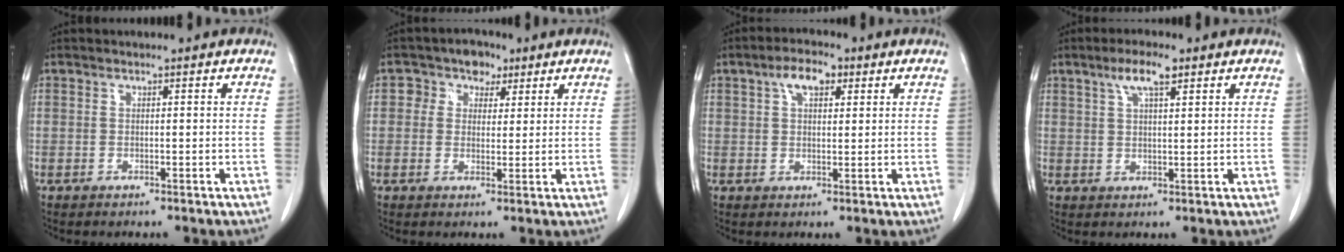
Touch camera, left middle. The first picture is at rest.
{"total": 4.9, "force": [2.3, 4.0, 1.7], "torque": [-0.021, 0.019, 0.037]}
{"total": 4.8, "force": [2.3, 2.3, 3.6], "torque": [-0.068, 0.015, 0.039]}
{"total": 4.9, "force": [2.9, 1.0, 3.8], "torque": [-0.078, 0.007, 0.053]}